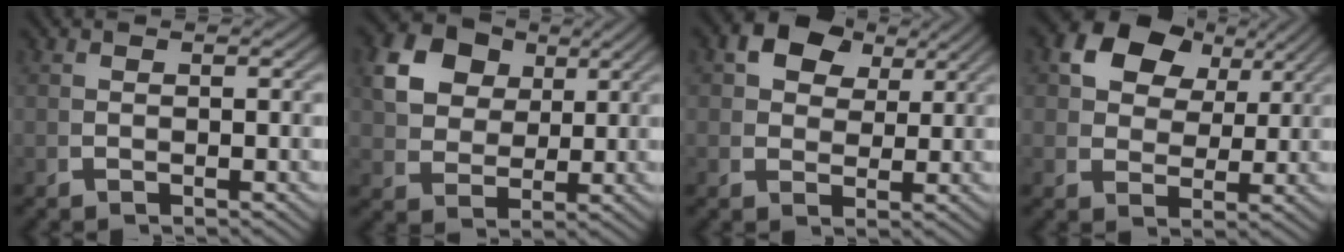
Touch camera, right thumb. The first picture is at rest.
{"total": 10.4, "force": [3.7, 8.0, 5.5], "torque": [-0.123, -0.008, 0.067]}
{"total": 6.7, "force": [3.3, 4.6, 3.6], "torque": [-0.068, -0.003, 0.057]}
{"total": 8.4, "force": [3.7, 5.9, 4.7], "torque": [-0.107, -0.011, 0.072]}